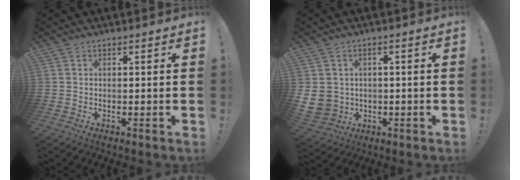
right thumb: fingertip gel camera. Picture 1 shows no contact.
{"total": 5.3, "force": [0.4, 5.0, 1.8], "torque": [-0.047, -0.008, 0.009]}